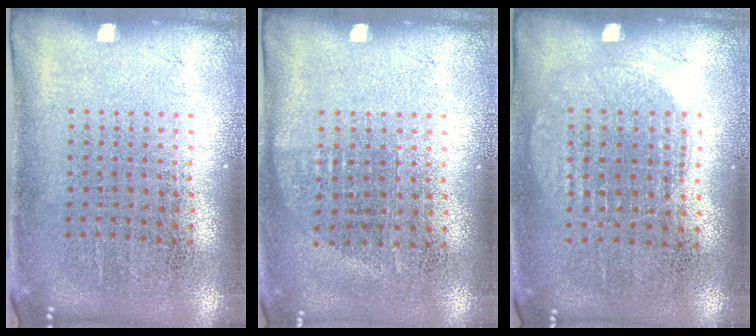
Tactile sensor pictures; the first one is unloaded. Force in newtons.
{"total": 0.6, "press": 0.6, "slide": 0.3}
{"total": 1.0, "press": 0.9, "slide": 0.4}